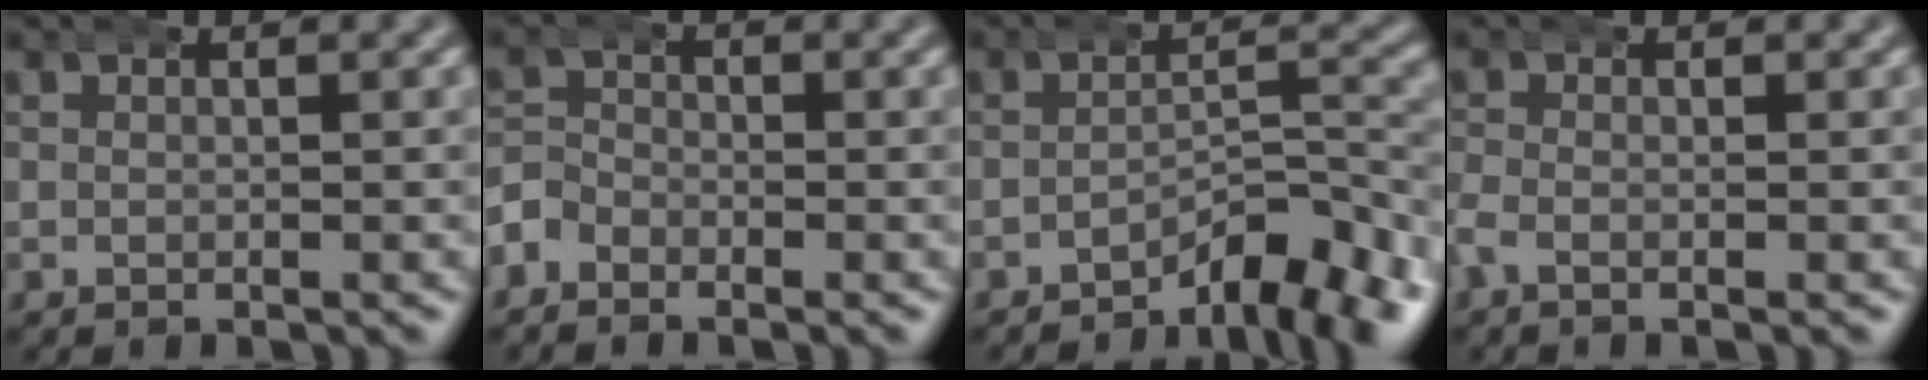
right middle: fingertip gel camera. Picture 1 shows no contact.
{"total": 2.8, "force": [-1.5, 2.3, 0.8], "torque": [-0.023, -0.005, -0.031]}
{"total": 5.3, "force": [-3.7, 1.5, 3.5], "torque": [-0.041, 0.004, -0.057]}
{"total": 1.7, "force": [-1.0, 0.9, 1.0], "torque": [-0.034, -0.007, -0.018]}